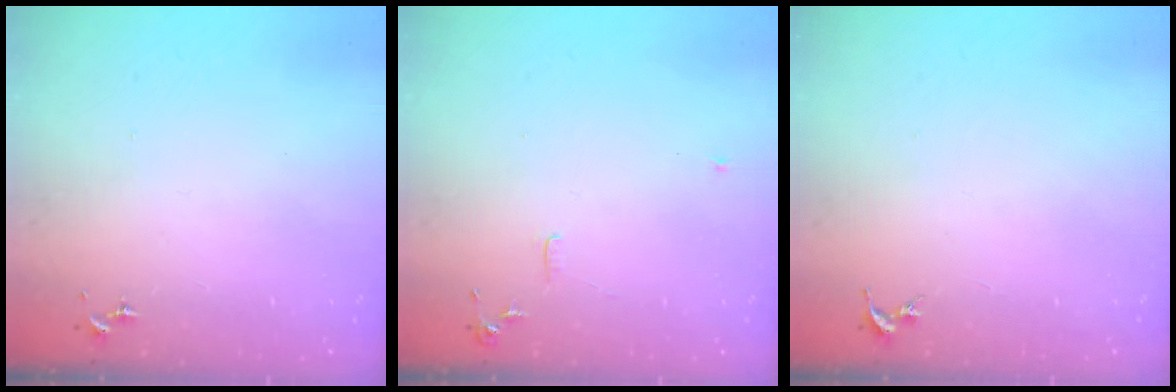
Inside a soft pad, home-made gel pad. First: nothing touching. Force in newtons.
{"total": 6.0, "press": 6.0, "slide": 0.7}
{"total": 0.0}